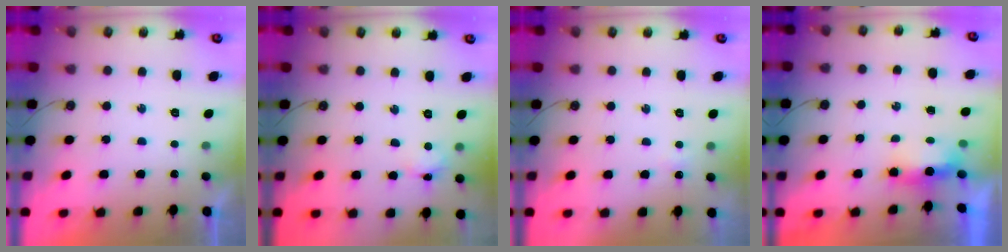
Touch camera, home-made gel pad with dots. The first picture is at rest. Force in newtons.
{"total": 2.9, "press": 2.9, "slide": 0.2}
{"total": 2.7, "press": 2.7, "slide": 0.6}
{"total": 14.1, "press": 6.9, "slide": 12.3}